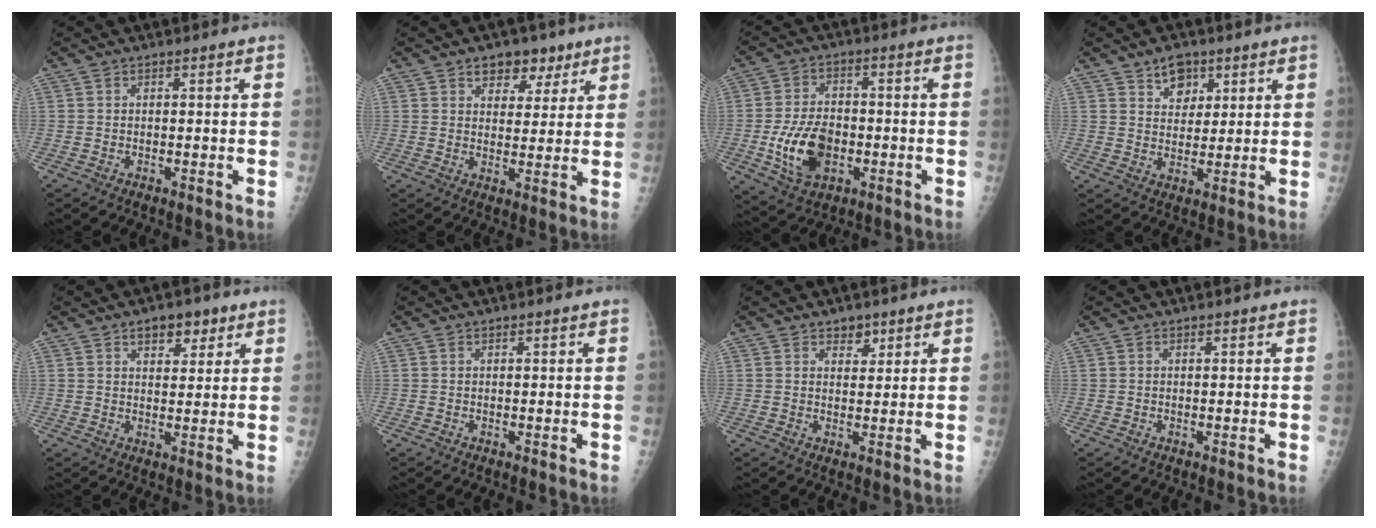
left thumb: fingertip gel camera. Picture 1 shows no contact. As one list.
[{"total": 6.9, "force": [4.3, 4.5, 2.9], "torque": [-0.006, -0.017, 0.061]}, {"total": 11.4, "force": [-2.8, 7.4, 8.2], "torque": [-0.134, 0.011, -0.042]}, {"total": 5.7, "force": [3.3, 3.8, 2.5], "torque": [-0.011, -0.019, 0.055]}, {"total": 5.7, "force": [3.3, 3.2, 3.4], "torque": [-0.020, -0.014, 0.046]}, {"total": 0.0}, {"total": 2.8, "force": [1.8, 1.9, 1.1], "torque": [0.007, -0.011, 0.028]}, {"total": 0.0}]